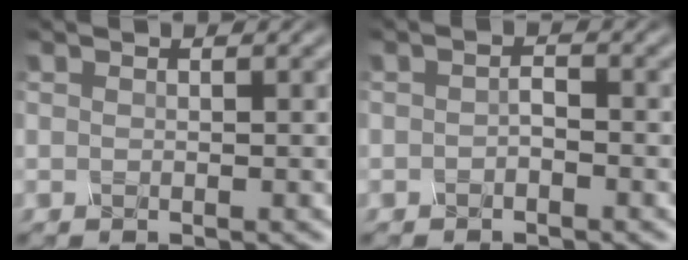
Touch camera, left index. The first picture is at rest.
{"total": 1.0, "force": [-0.5, 0.5, 0.7], "torque": [-0.014, 0.002, -0.009]}